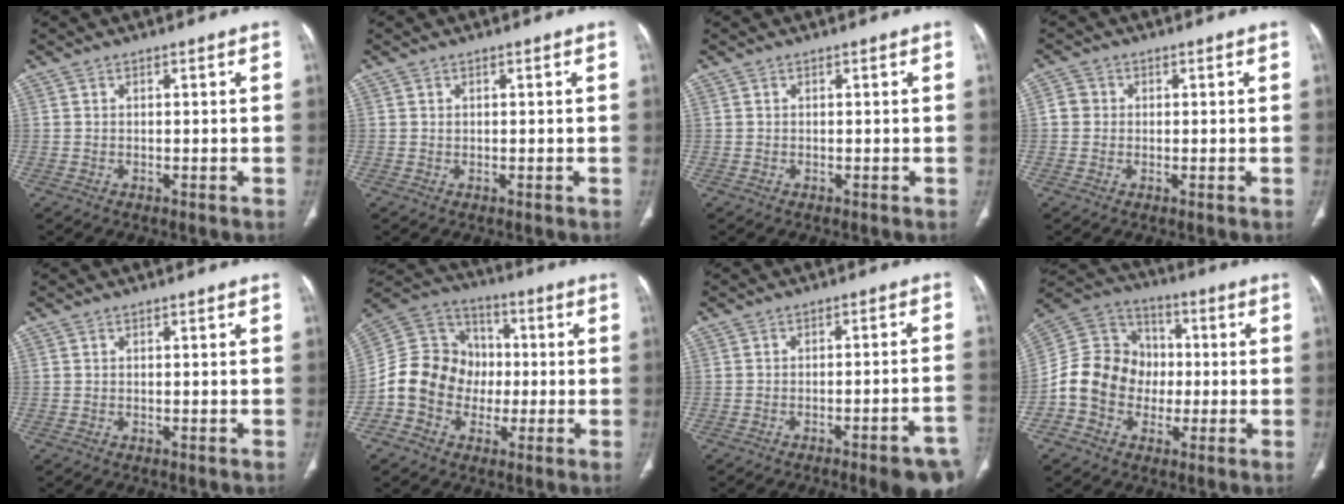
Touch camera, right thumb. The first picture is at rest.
{"total": 0.0}
{"total": 0.0}
{"total": 2.6, "force": [0.1, 2.5, 0.9], "torque": [-0.002, 0.006, -0.002]}
{"total": 0.0}
{"total": 14.7, "force": [-2.6, 13.0, 6.3], "torque": [-0.089, 0.045, -0.051]}
{"total": 11.6, "force": [-7.0, 1.7, 9.1], "torque": [-0.083, 0.041, -0.089]}
{"total": 14.4, "force": [-2.5, 12.7, 6.4], "torque": [-0.092, 0.040, -0.050]}